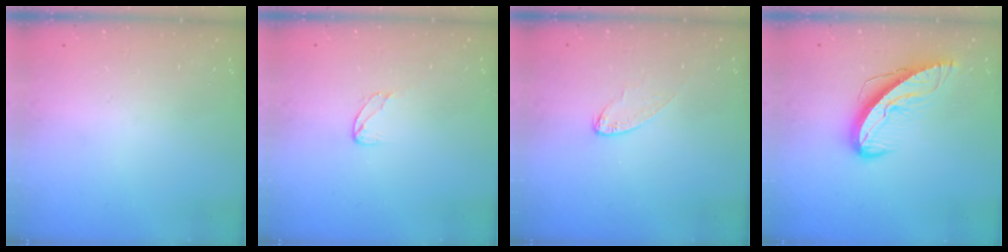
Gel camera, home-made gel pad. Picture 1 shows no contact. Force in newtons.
{"total": 3.9, "press": 3.9, "slide": 0.2}
{"total": 5.4, "press": 5.4, "slide": 0.4}
{"total": 10.0, "press": 10.0, "slide": 1.1}